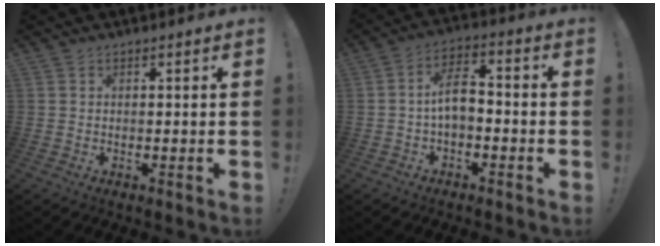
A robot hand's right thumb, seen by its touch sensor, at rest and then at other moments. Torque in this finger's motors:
{"motor_torque": [-0.15, 0.16, 0.23, -0.16, 0.06]}